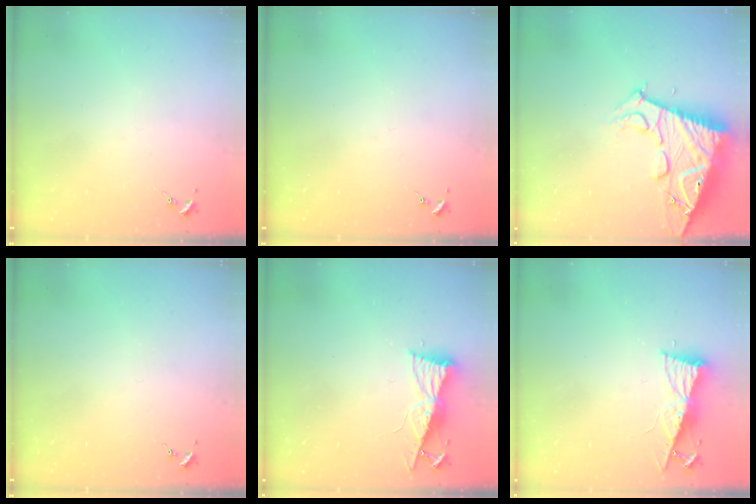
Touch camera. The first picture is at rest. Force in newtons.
{"total": 0.0}
{"total": 20.6, "press": 20.5, "slide": 2.0}
{"total": 0.0}
{"total": 8.6, "press": 8.6, "slide": 1.1}
{"total": 8.6, "press": 8.5, "slide": 1.1}